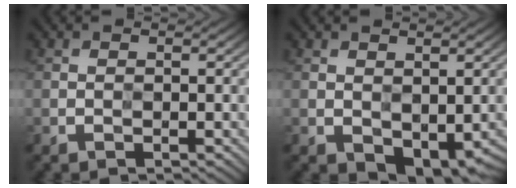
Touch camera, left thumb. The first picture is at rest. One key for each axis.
{"total": 4.0, "fx": -0.9, "fy": 2.4, "fz": 3.1, "tx": -0.050, "ty": -0.012, "tz": -0.008}